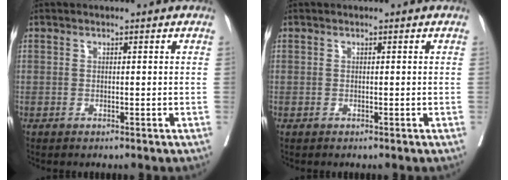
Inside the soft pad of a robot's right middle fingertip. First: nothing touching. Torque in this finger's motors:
{"motor_torque": [0.10, -0.20, 0.00, 0.00]}